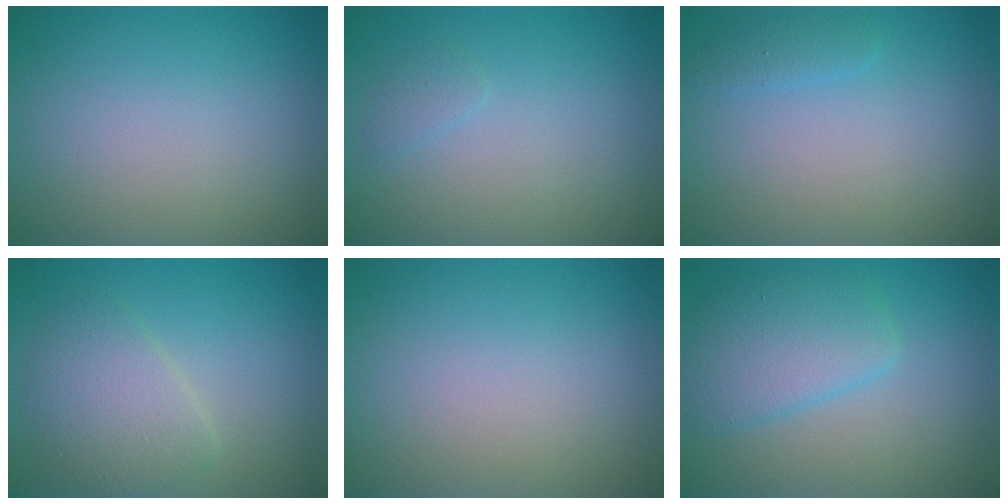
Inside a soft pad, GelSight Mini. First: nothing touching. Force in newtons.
{"total": 0.7, "press": 0.7, "slide": 0.1}
{"total": 1.1, "press": 1.1, "slide": 0.1}
{"total": 3.5, "press": 3.5, "slide": 0.1}
{"total": 0.0}
{"total": 4.1, "press": 4.1, "slide": 0.2}